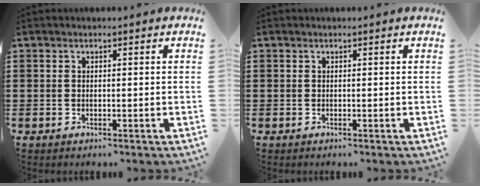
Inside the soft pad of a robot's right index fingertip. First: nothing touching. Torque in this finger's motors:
{"motor_torque": [-1.17, 0.98, -1.05, -0.21]}